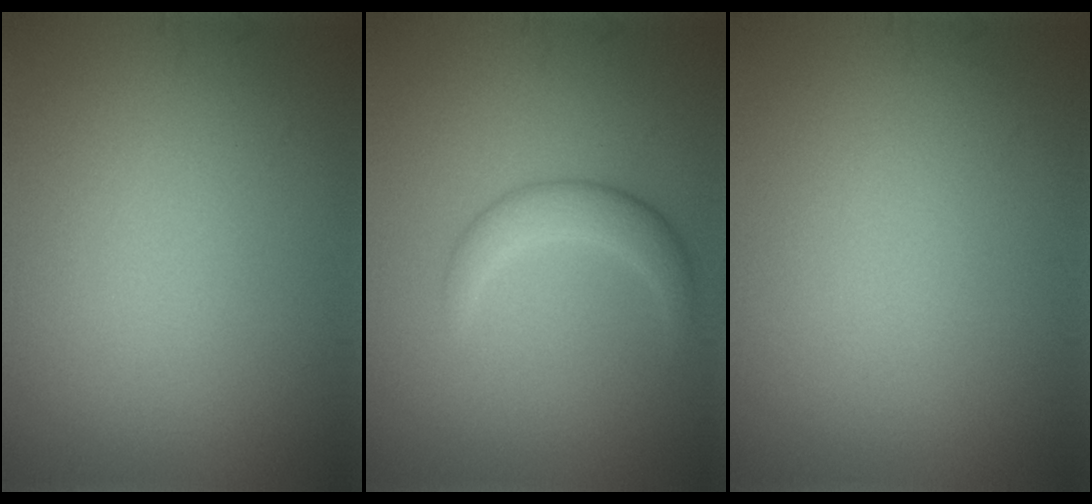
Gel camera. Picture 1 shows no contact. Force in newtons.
{"total": 2.5, "press": 2.5, "slide": 0.1}
{"total": 0.0}